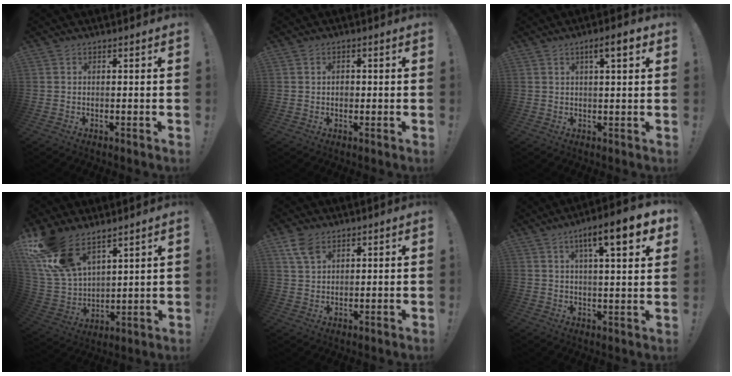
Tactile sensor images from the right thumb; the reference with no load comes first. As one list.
[{"total": 1.4, "force": [-0.4, 1.3, 0.5], "torque": [-0.006, 0.002, -0.008]}, {"total": 5.5, "force": [2.5, 0.9, 4.8], "torque": [-0.058, -0.011, 0.032]}, {"total": 16.5, "force": [11.9, 7.9, 8.2], "torque": [-0.174, -0.074, 0.229]}, {"total": 5.8, "force": [3.6, 3.2, 3.2], "torque": [-0.058, -0.015, 0.070]}, {"total": 12.6, "force": [5.8, 2.4, 10.9], "torque": [-0.158, -0.021, 0.082]}]